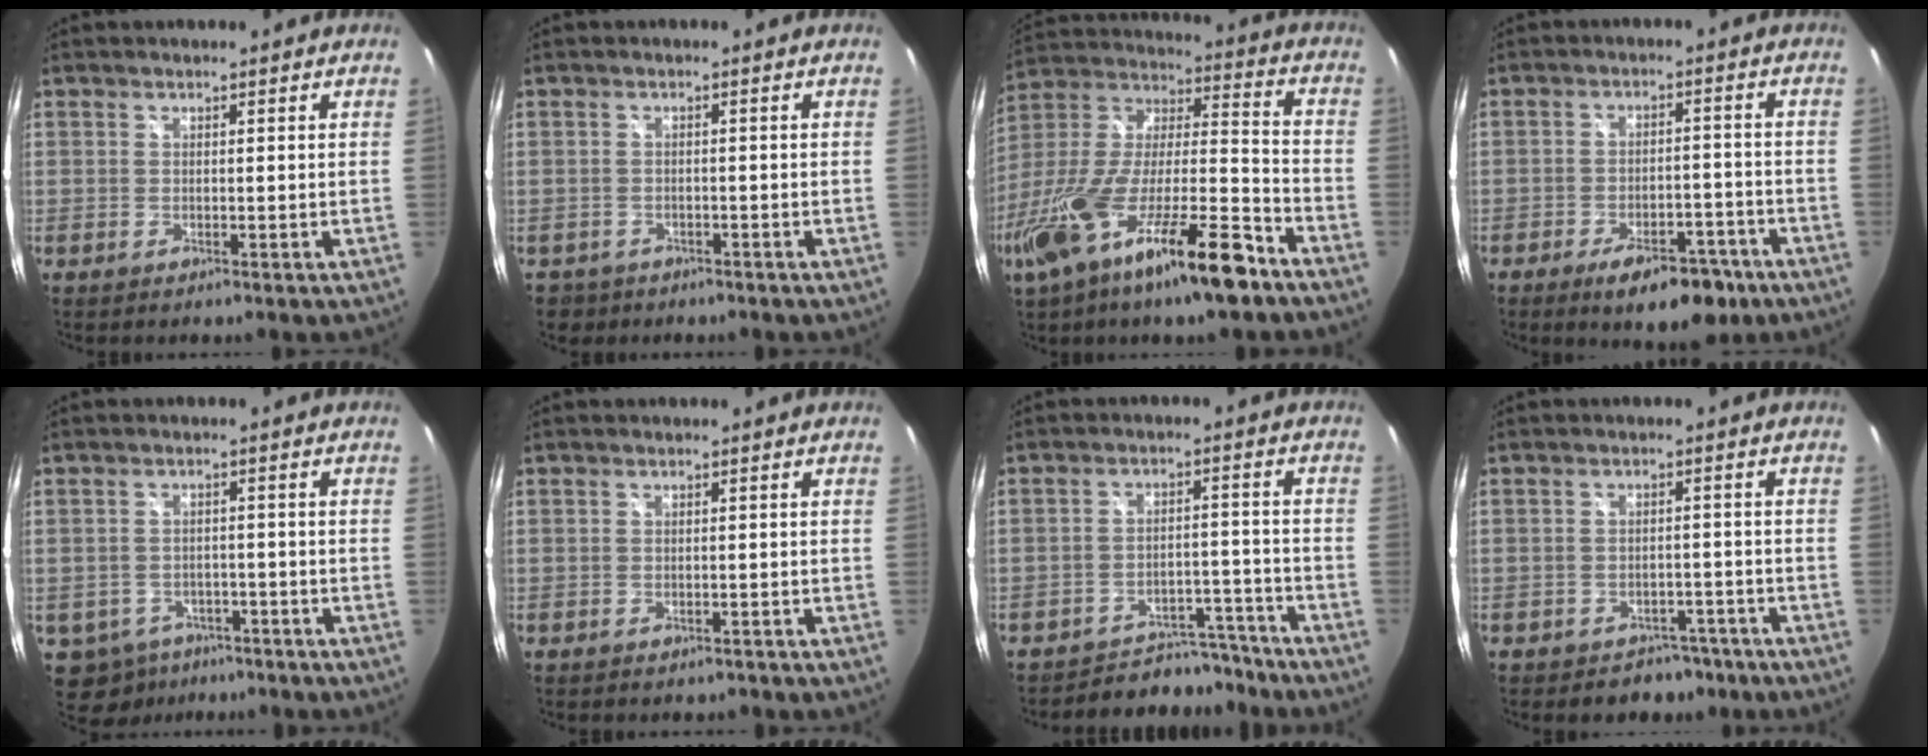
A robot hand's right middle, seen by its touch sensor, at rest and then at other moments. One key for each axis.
{"total": 3.1, "fx": -2.0, "fy": 2.2, "fz": 0.8, "tx": -0.026, "ty": -0.007, "tz": -0.030}
{"total": 24.7, "fx": -14.8, "fy": 4.7, "fz": 19.3, "tx": -0.352, "ty": -0.043, "tz": -0.261}
{"total": 10.1, "fx": -7.0, "fy": 3.6, "fz": 6.4, "tx": -0.105, "ty": -0.001, "tz": -0.096}
{"total": 8.1, "fx": -4.8, "fy": 5.8, "fz": 2.8, "tx": -0.082, "ty": -0.005, "tz": -0.062}
{"total": 0.5, "fx": -0.5, "fy": -0.1, "fz": 0.0, "tx": -0.001, "ty": -0.003, "tz": -0.008}
{"total": 10.1, "fx": -9.6, "fy": 2.9, "fz": 1.0, "tx": -0.019, "ty": 0.023, "tz": -0.129}
{"total": 4.9, "fx": -3.9, "fy": 3.0, "fz": 0.5, "tx": -0.007, "ty": 0.019, "tz": -0.044}